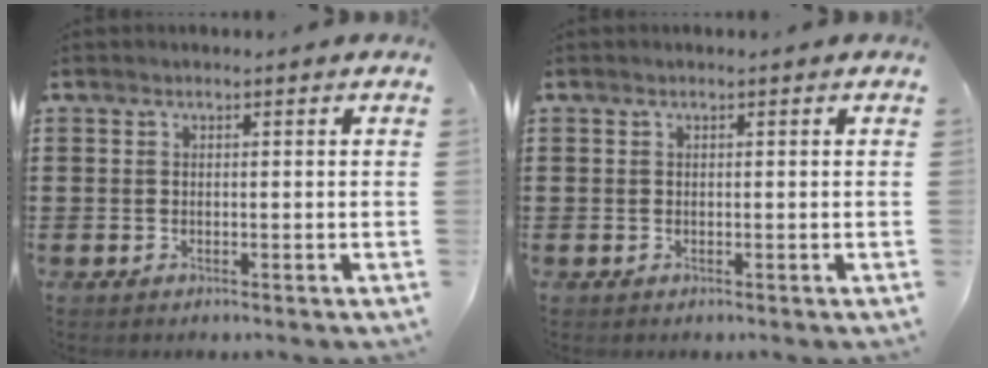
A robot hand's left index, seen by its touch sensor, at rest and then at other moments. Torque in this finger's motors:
{"motor_torque": [-0.03, 0.00, -0.01, 0.01]}